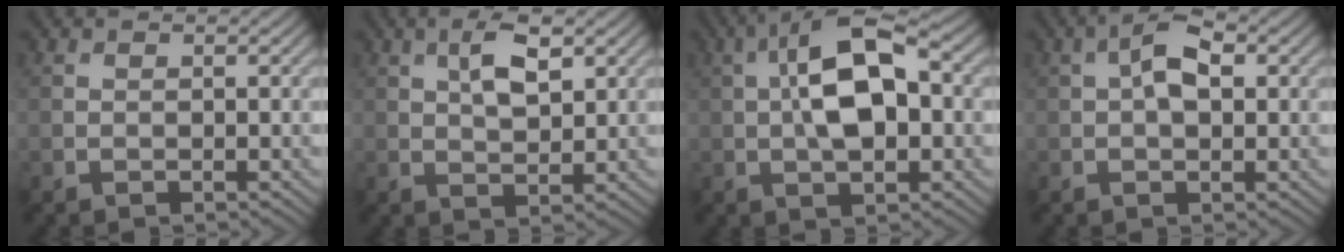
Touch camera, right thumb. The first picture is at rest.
{"total": 4.9, "force": [1.9, 2.0, 4.0], "torque": [-0.081, 0.001, 0.035]}
{"total": 10.9, "force": [0.8, 5.1, 9.5], "torque": [-0.170, 0.017, 0.006]}
{"total": 4.4, "force": [0.8, 2.3, 3.6], "torque": [-0.068, 0.006, 0.009]}